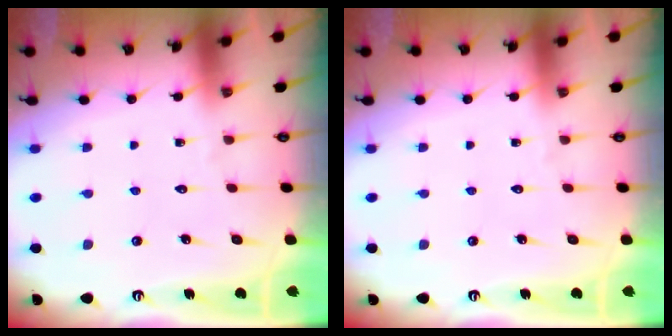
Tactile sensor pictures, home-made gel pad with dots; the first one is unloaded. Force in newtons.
{"total": 0.0}